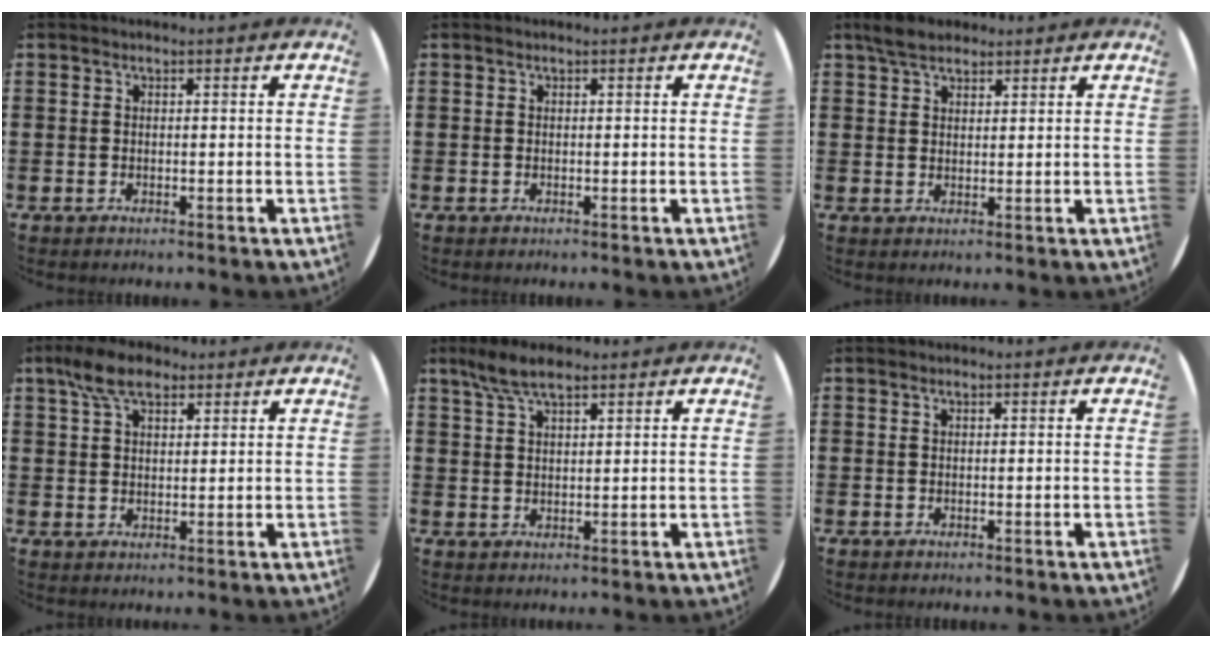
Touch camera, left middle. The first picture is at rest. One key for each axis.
{"total": 0.0}
{"total": 3.6, "fx": 3.0, "fy": 1.5, "fz": 1.3, "tx": -0.023, "ty": 0.002, "tz": 0.056}
{"total": 6.1, "fx": 4.2, "fy": 2.9, "fz": 3.3, "tx": -0.067, "ty": 0.005, "tz": 0.077}
{"total": 5.2, "fx": 3.9, "fy": 1.5, "fz": 3.1, "tx": -0.069, "ty": 0.001, "tz": 0.071}
{"total": 0.0}